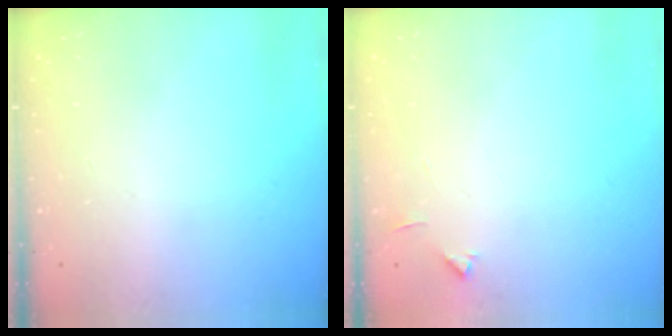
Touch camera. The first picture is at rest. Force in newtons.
{"total": 4.0, "press": 3.9, "slide": 0.5}